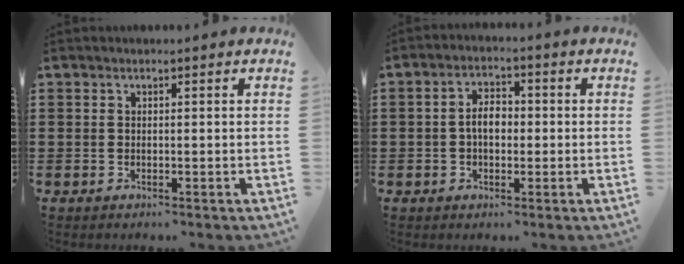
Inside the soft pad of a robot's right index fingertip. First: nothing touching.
{"total": 3.9, "force": [-0.5, 2.2, 3.2], "torque": [-0.062, 0.005, -0.012]}